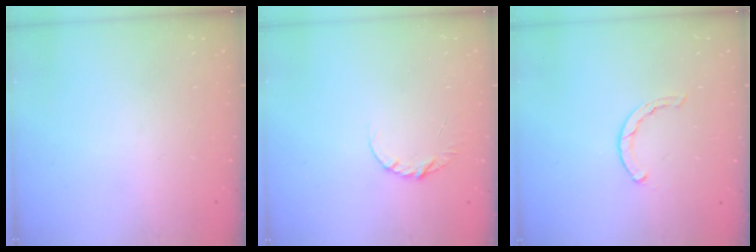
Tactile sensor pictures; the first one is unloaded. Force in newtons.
{"total": 4.6, "press": 4.5, "slide": 0.5}
{"total": 0.5, "press": 0.5, "slide": 0.2}